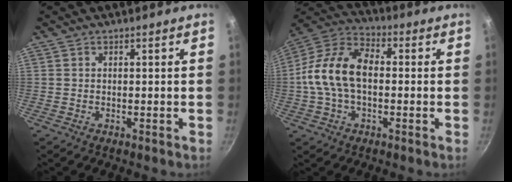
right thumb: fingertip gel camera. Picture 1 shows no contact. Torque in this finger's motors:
{"motor_torque": [0.19, 0.20, 0.74, -0.54, 0.31]}